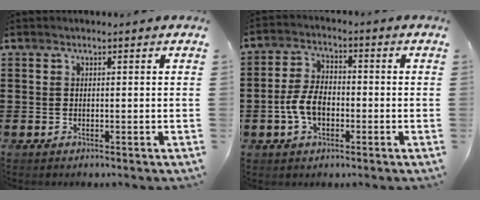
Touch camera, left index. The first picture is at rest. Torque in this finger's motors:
{"motor_torque": [1.19, 0.66, 0.60, 0.09]}